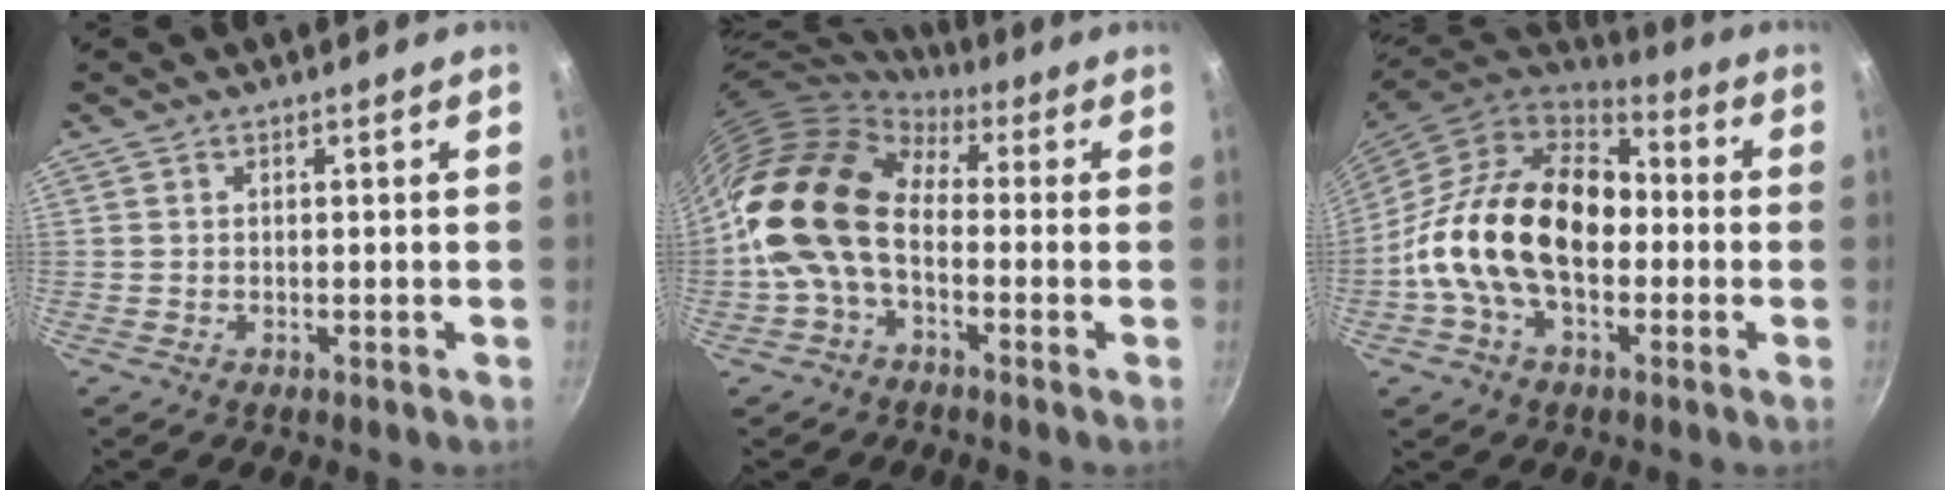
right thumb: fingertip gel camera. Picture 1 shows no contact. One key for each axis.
{"total": 15.1, "fx": -0.9, "fy": 9.9, "fz": 11.4, "tx": -0.194, "ty": 0.027, "tz": -0.035}
{"total": 21.5, "fx": -1.9, "fy": 14.1, "fz": 16.2, "tx": -0.256, "ty": 0.043, "tz": -0.047}